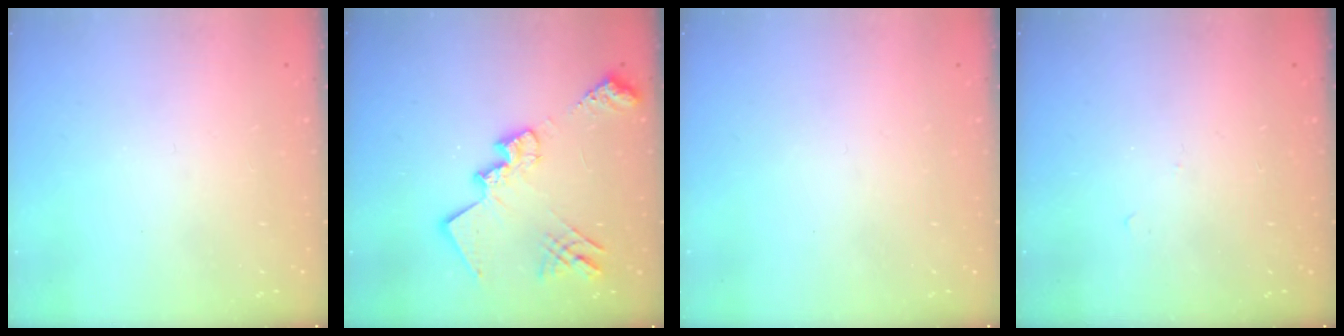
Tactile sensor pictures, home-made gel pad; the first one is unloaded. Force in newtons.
{"total": 20.1, "press": 20.1, "slide": 1.1}
{"total": 0.0}
{"total": 4.6, "press": 4.6, "slide": 0.6}